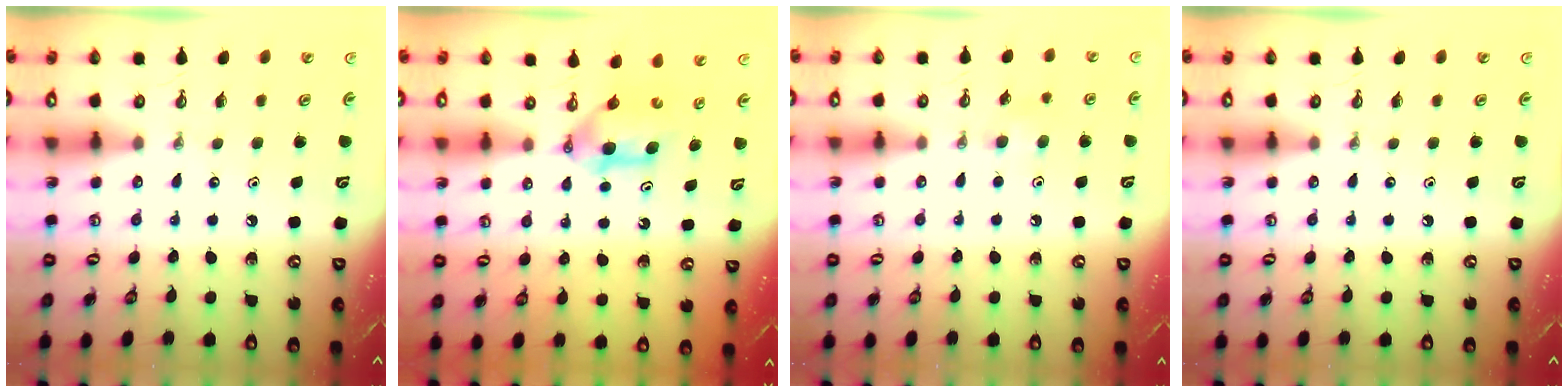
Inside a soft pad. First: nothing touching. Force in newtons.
{"total": 5.4, "press": 5.3, "slide": 1.1}
{"total": 6.7, "press": 6.0, "slide": 2.8}
{"total": 0.0}